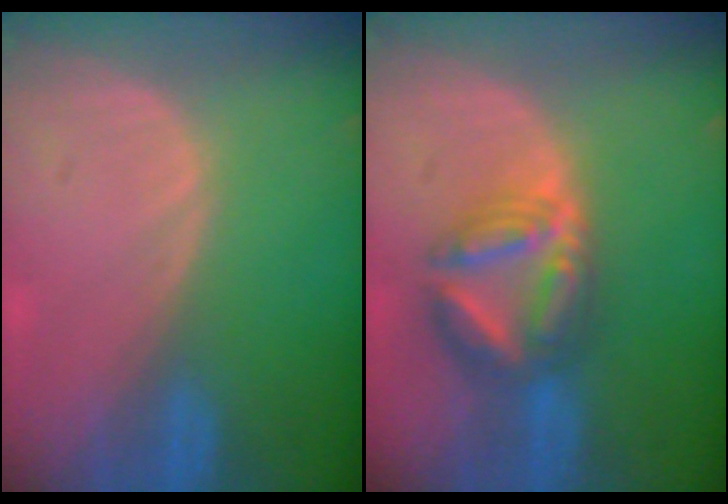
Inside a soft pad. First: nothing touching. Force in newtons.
{"total": 7.3, "press": 7.3, "slide": 0.6}